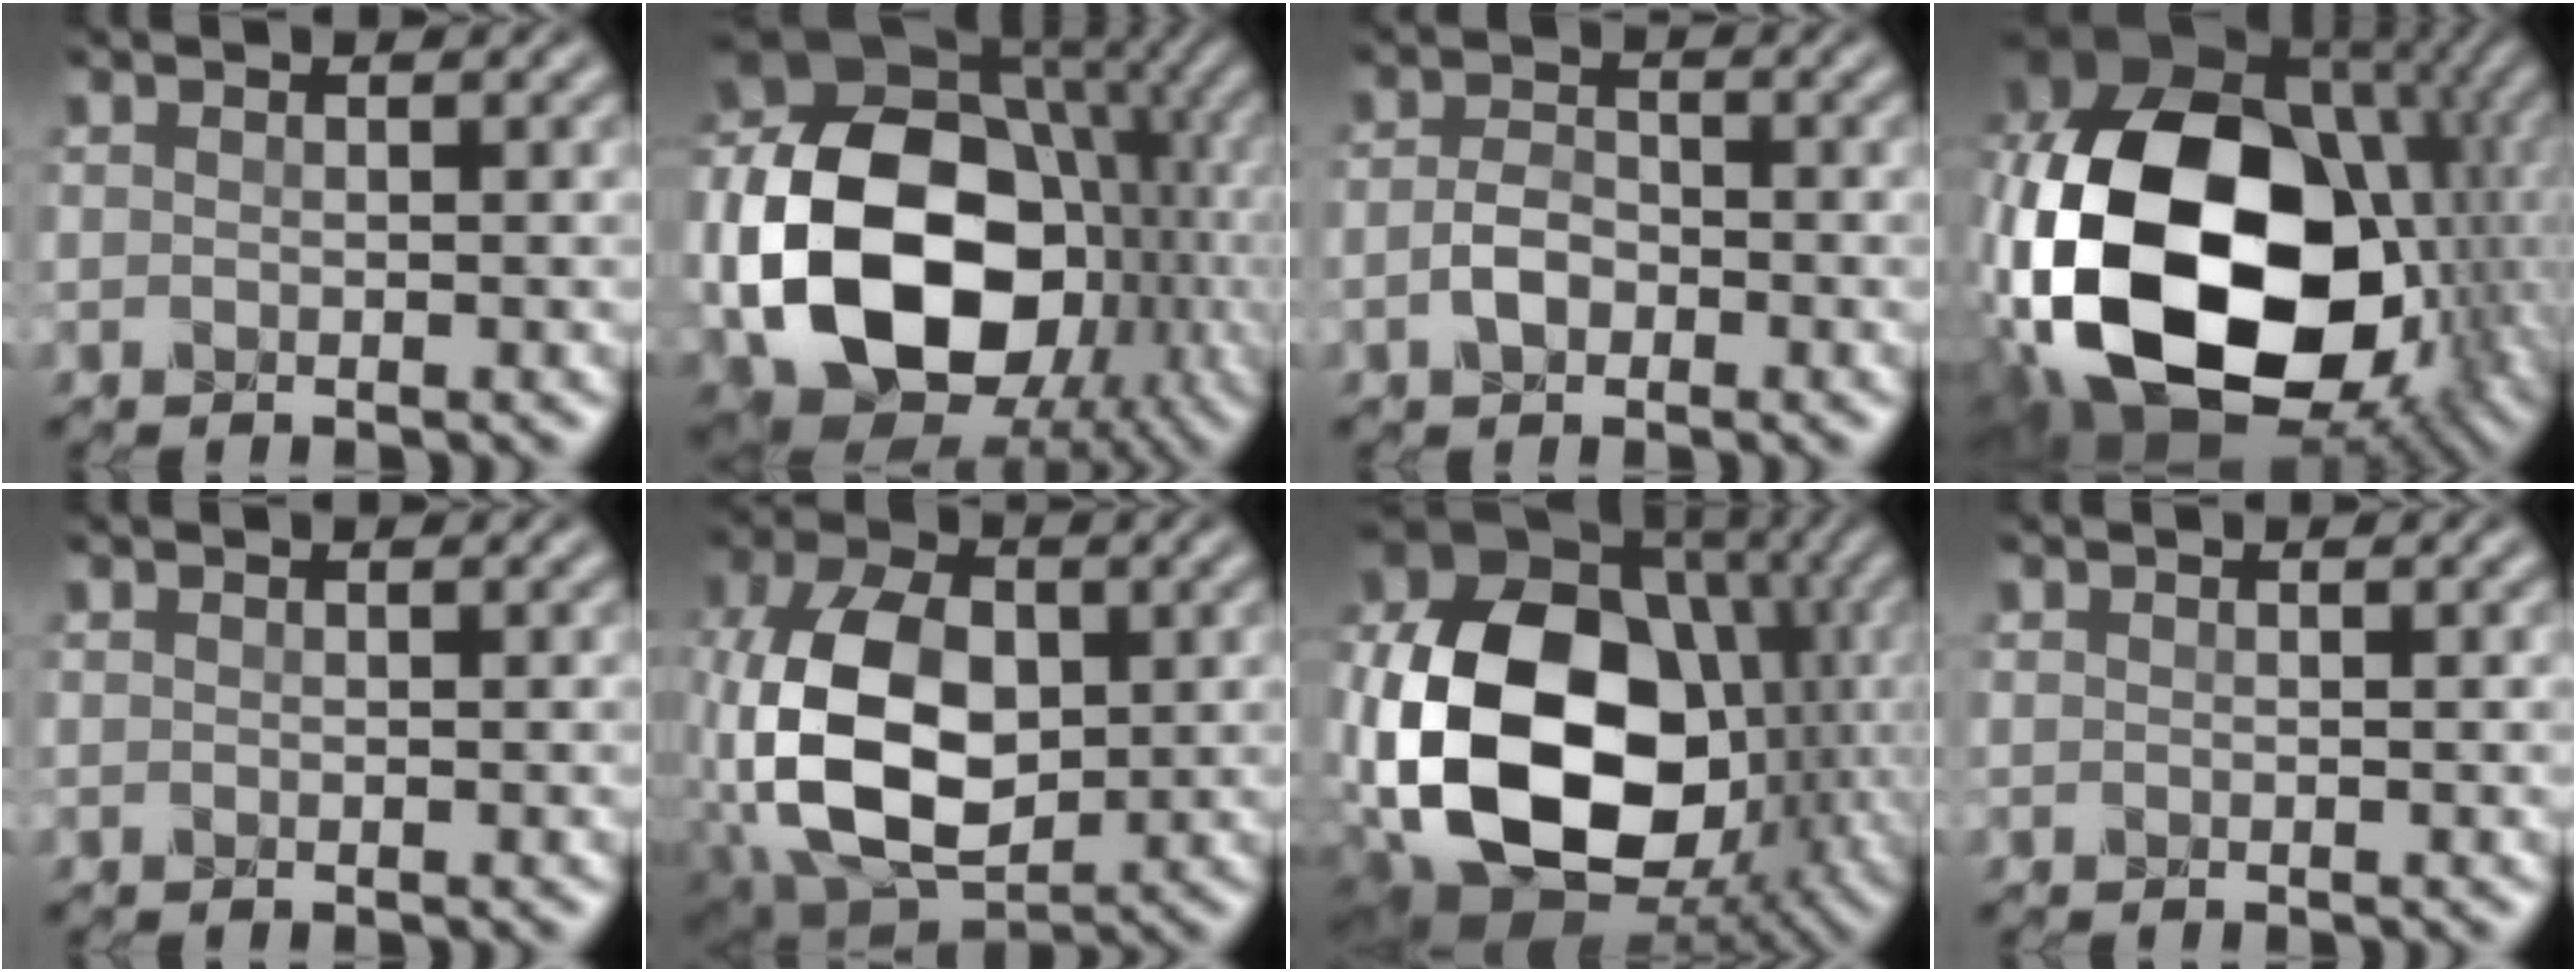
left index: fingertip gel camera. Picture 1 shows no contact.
{"total": 18.3, "force": [-3.7, 13.4, 11.9], "torque": [-0.203, -0.024, -0.054]}
{"total": 2.5, "force": [-1.4, 1.5, 1.5], "torque": [-0.028, 0.002, -0.033]}
{"total": 22.3, "force": [-4.1, 15.6, 15.5], "torque": [-0.343, -0.046, -0.049]}
{"total": 0.0}
{"total": 11.4, "force": [-1.2, 7.2, 8.8], "torque": [-0.185, 0.001, -0.028]}
{"total": 18.5, "force": [-2.2, 13.7, 12.3], "torque": [-0.243, -0.024, -0.035]}
{"total": 0.0}